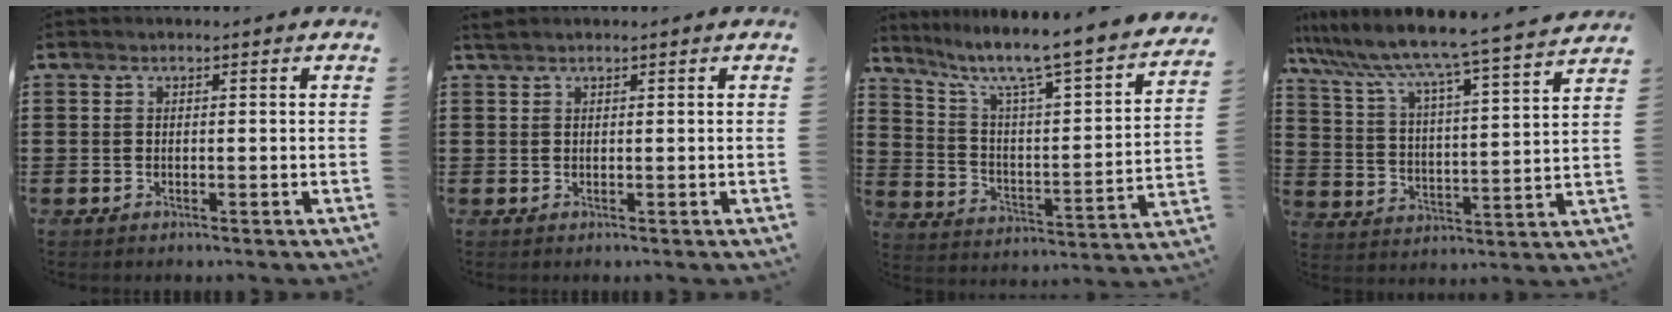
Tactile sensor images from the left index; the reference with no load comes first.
{"total": 0.6, "force": [0.5, 0.0, 0.4], "torque": [-0.009, -0.001, 0.011]}
{"total": 7.0, "force": [5.6, 0.1, 4.2], "torque": [-0.106, -0.054, 0.082]}
{"total": 6.3, "force": [5.8, -1.1, 2.2], "torque": [-0.070, -0.058, 0.087]}